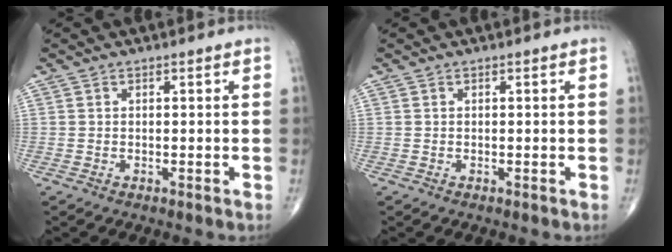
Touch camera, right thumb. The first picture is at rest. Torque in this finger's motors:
{"motor_torque": [0.02, 0.00, -0.07, -0.07, 0.02]}